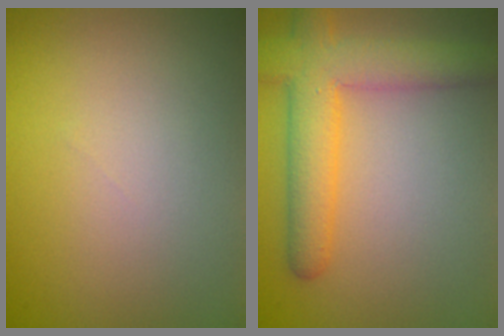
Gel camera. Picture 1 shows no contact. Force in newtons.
{"total": 6.2, "press": 6.2, "slide": 0.2}